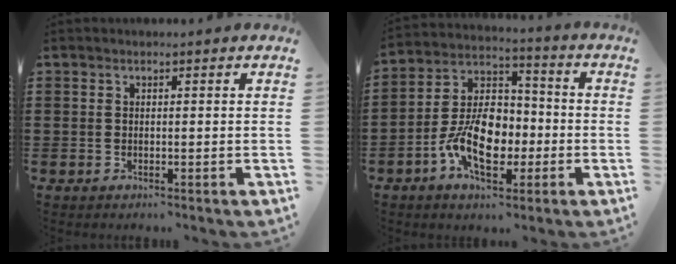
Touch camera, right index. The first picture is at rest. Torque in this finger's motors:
{"motor_torque": [1.15, 0.99, 1.05, 0.21]}